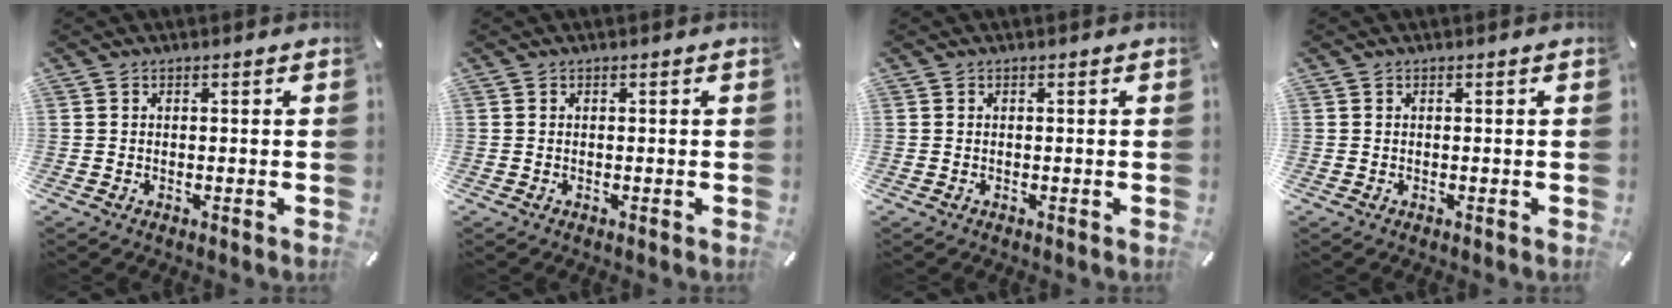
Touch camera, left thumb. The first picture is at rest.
{"total": 0.0}
{"total": 0.0}
{"total": 0.0}